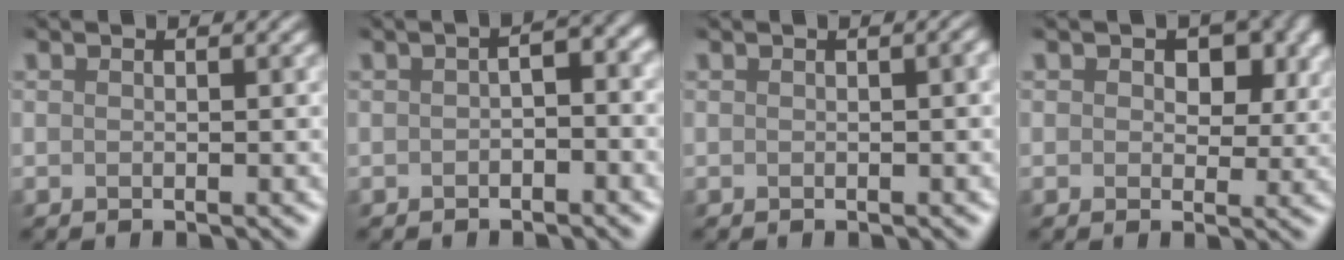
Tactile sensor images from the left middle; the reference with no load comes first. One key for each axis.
{"total": 2.4, "fx": -1.2, "fy": 1.0, "fz": 1.9, "tx": -0.029, "ty": 0.007, "tz": -0.021}
{"total": 1.7, "fx": -0.4, "fy": 0.8, "fz": 1.5, "tx": -0.003, "ty": 0.011, "tz": -0.010}
{"total": 5.8, "fx": 1.9, "fy": 4.0, "fz": 3.7, "tx": -0.038, "ty": 0.017, "tz": 0.016}